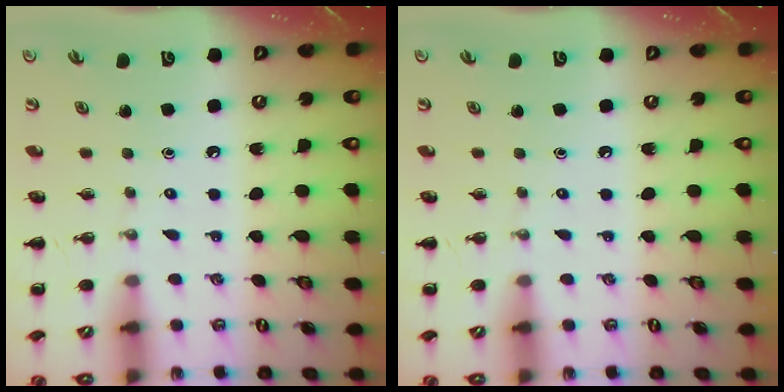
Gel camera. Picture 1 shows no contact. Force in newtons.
{"total": 0.0}